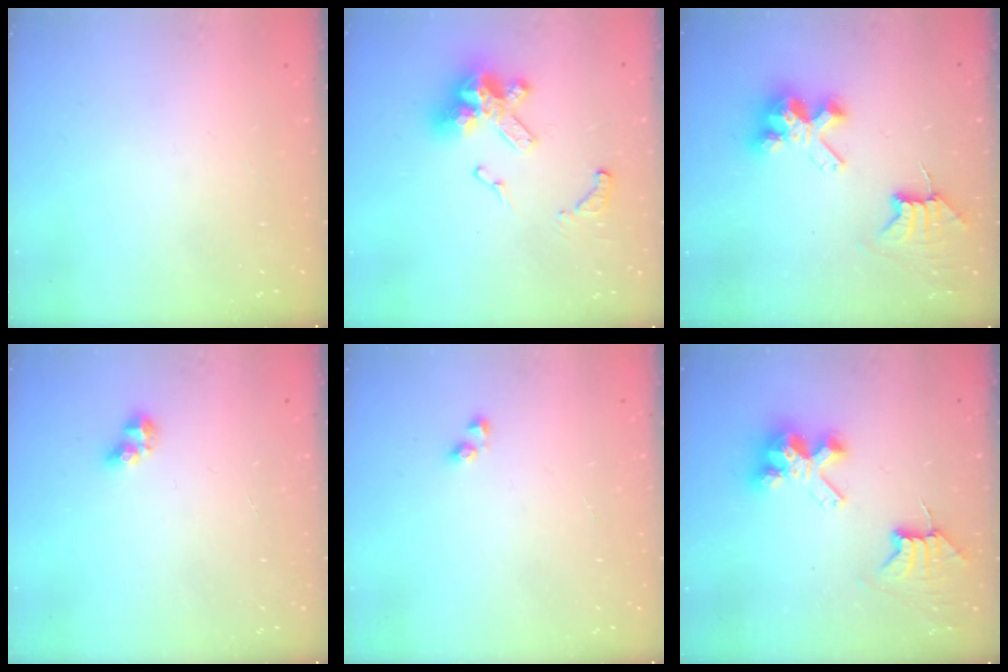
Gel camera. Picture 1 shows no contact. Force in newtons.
{"total": 15.3, "press": 15.3, "slide": 0.6}
{"total": 8.0, "press": 8.0, "slide": 0.6}
{"total": 3.6, "press": 3.4, "slide": 1.1}
{"total": 2.8, "press": 2.8, "slide": 0.3}
{"total": 8.0, "press": 8.0, "slide": 0.6}